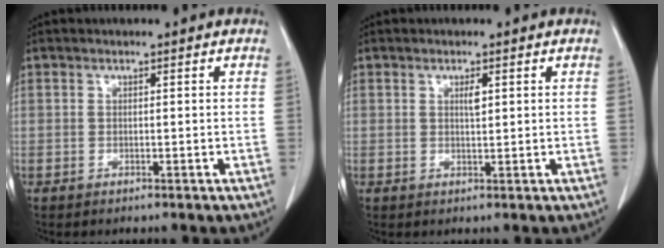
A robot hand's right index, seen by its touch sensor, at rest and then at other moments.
{"total": 1.3, "force": [0.5, 0.3, 1.2], "torque": [-0.021, -0.001, 0.009]}